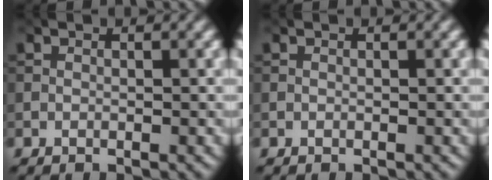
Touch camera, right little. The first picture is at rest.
{"total": 0.0}